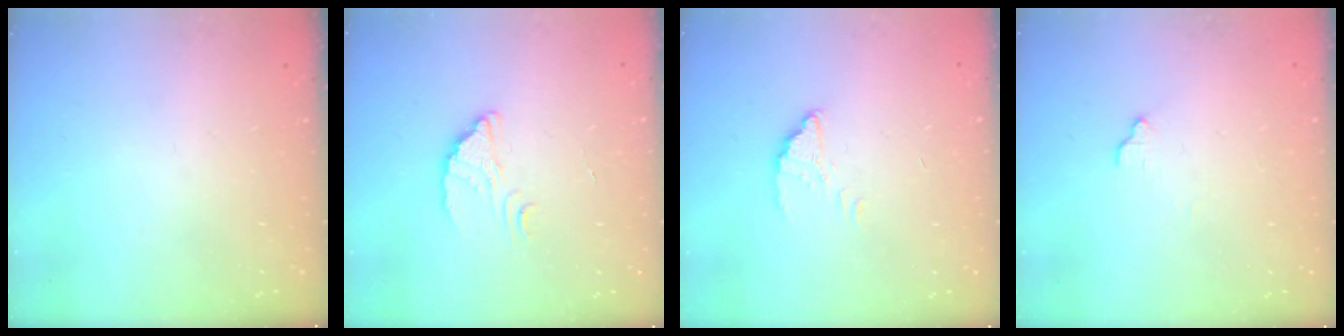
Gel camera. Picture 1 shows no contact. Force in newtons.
{"total": 2.4, "press": 2.4, "slide": 0.1}
{"total": 2.0, "press": 2.0, "slide": 0.1}
{"total": 4.4, "press": 4.3, "slide": 0.2}